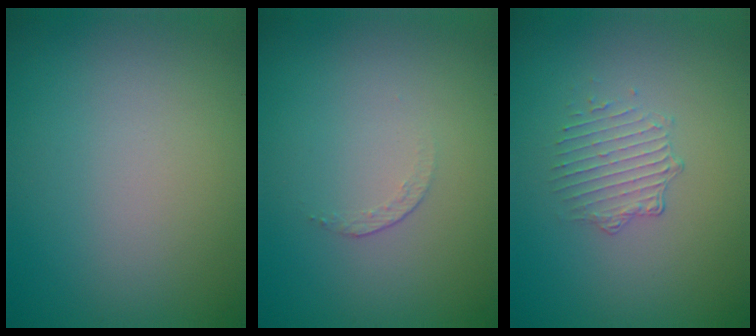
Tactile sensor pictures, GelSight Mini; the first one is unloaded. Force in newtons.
{"total": 0.7, "press": 0.4, "slide": 0.6}
{"total": 1.7, "press": 1.1, "slide": 1.3}